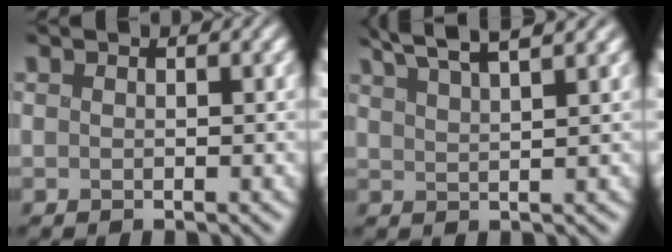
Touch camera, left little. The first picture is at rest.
{"total": 5.0, "force": [4.1, 0.5, 2.8], "torque": [-0.060, 0.017, 0.060]}